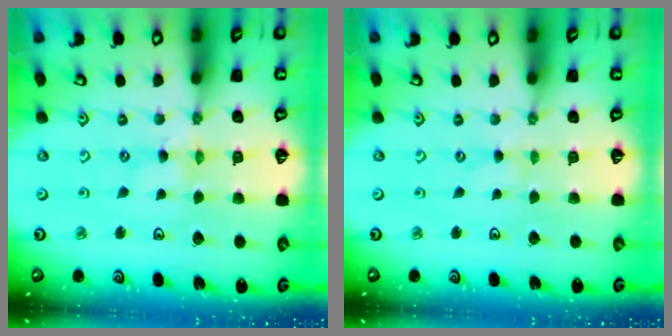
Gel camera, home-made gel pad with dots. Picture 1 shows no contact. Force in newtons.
{"total": 0.0}